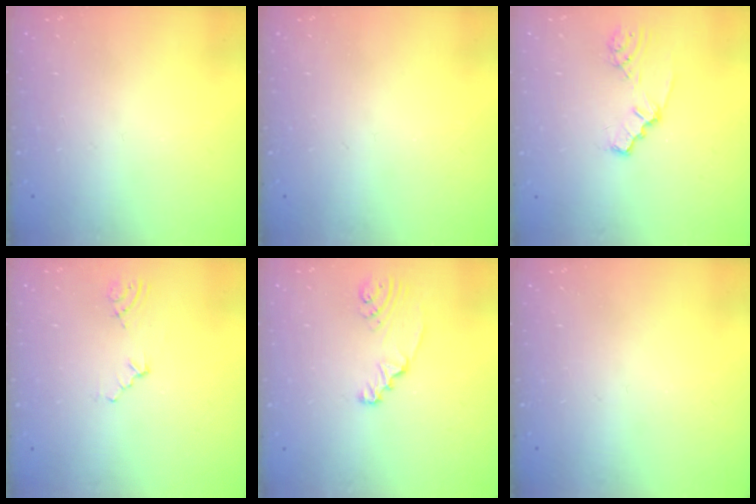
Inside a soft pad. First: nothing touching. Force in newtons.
{"total": 0.0}
{"total": 2.4, "press": 2.4, "slide": 0.2}
{"total": 3.0, "press": 2.2, "slide": 2.0}
{"total": 2.3, "press": 2.3, "slide": 0.3}
{"total": 0.0}